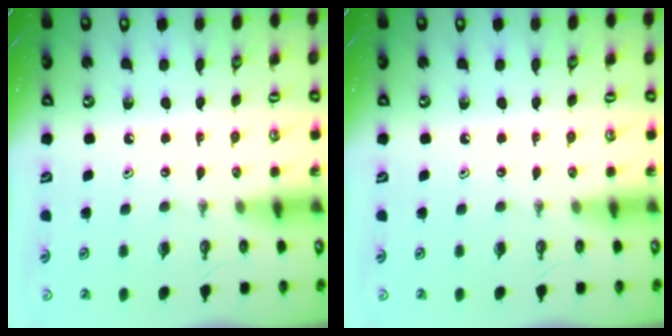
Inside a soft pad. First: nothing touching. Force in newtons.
{"total": 0.0}